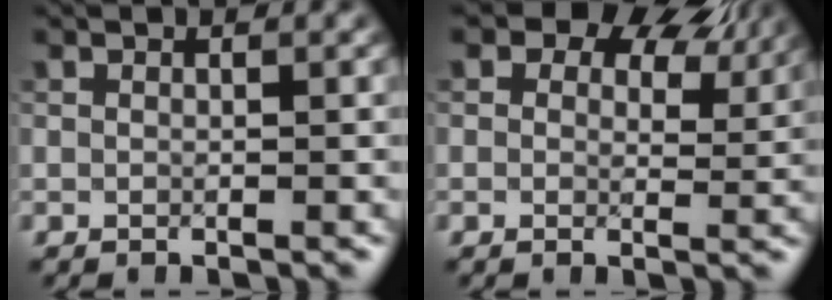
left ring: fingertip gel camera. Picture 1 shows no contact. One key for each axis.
{"total": 7.5, "fx": 4.6, "fy": 4.1, "fz": 4.4, "tx": -0.062, "ty": 0.006, "tz": 0.058}